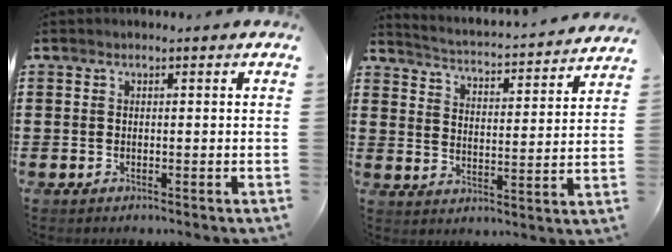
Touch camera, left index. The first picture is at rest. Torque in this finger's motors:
{"motor_torque": [-0.24, 0.48, -0.01, -0.01]}